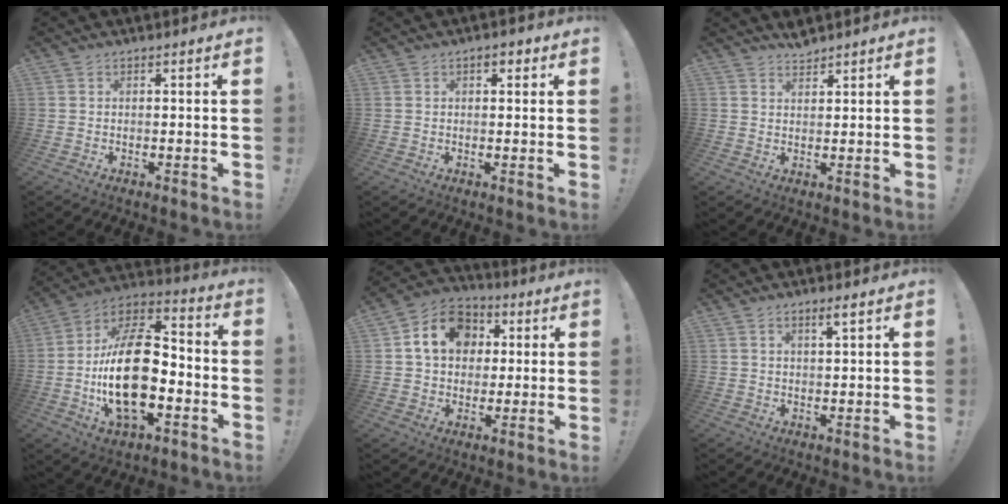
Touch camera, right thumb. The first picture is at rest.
{"total": 2.8, "force": [1.1, 1.6, 2.0], "torque": [-0.018, -0.001, 0.015]}
{"total": 2.8, "force": [2.7, 0.8, 0.5], "torque": [0.009, -0.022, 0.046]}
{"total": 23.7, "force": [-4.2, 12.9, 19.5], "torque": [-0.369, 0.018, -0.069]}
{"total": 14.4, "force": [3.8, 11.6, 7.6], "torque": [-0.106, 0.001, 0.078]}
{"total": 2.8, "force": [1.6, 0.3, 2.3], "torque": [-0.037, -0.004, 0.024]}